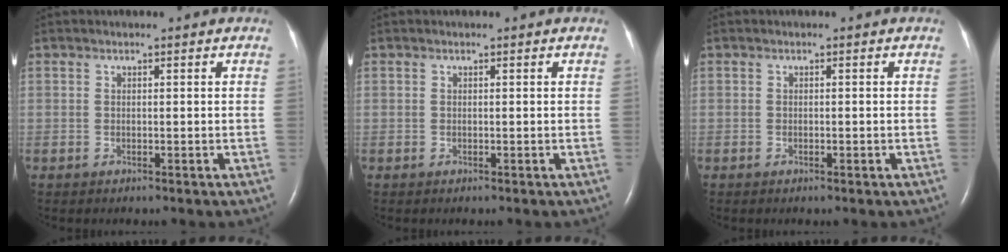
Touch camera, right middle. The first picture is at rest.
{"total": 0.0}
{"total": 0.6, "force": [-0.3, 0.1, 0.5], "torque": [-0.013, -0.001, -0.003]}